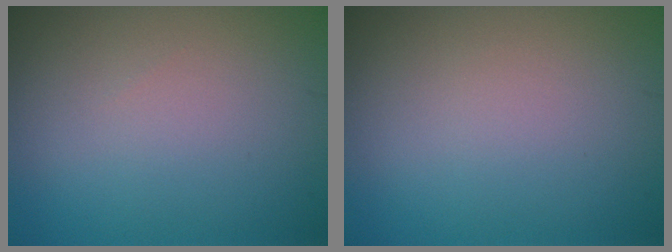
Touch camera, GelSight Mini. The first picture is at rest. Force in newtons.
{"total": 0.0}